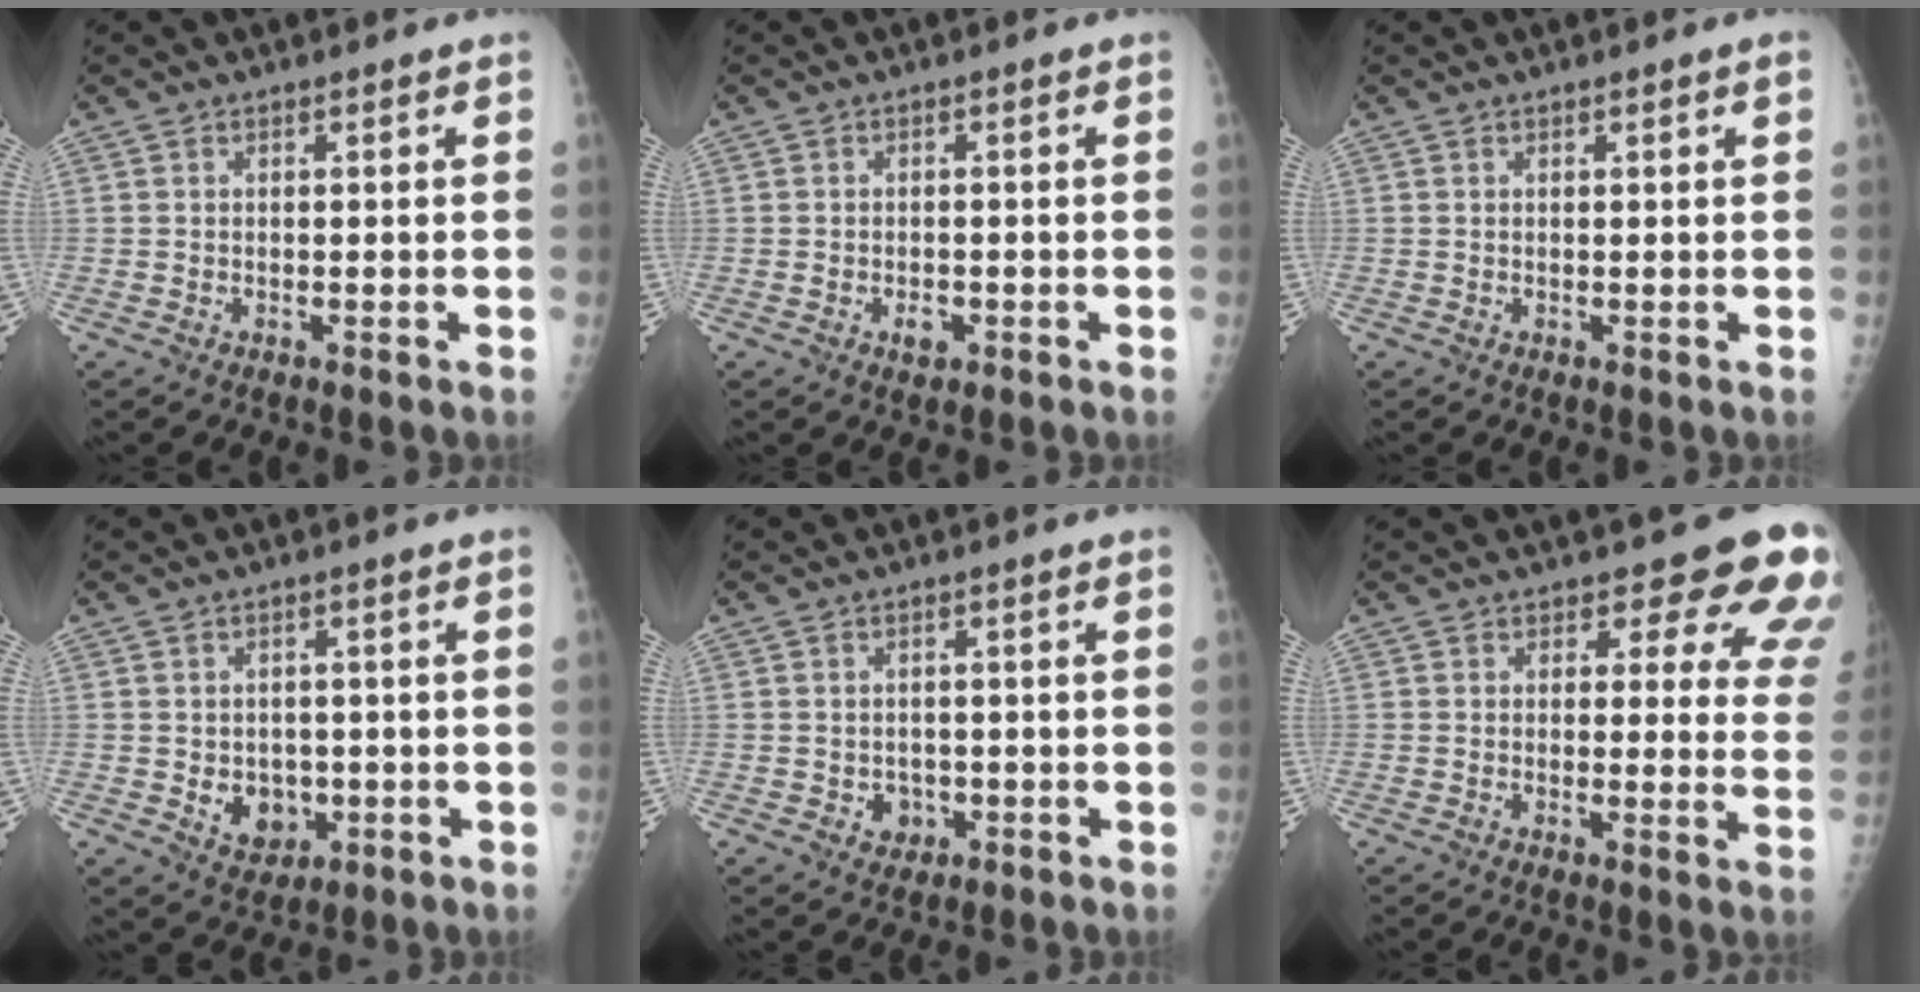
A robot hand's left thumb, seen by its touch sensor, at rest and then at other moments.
{"total": 2.0, "force": [-0.8, 1.4, 1.2], "torque": [-0.013, 0.003, -0.009]}
{"total": 1.0, "force": [0.5, 0.1, 0.9], "torque": [-0.016, 0.000, 0.006]}
{"total": 5.9, "force": [-1.0, 4.8, 3.3], "torque": [-0.020, 0.001, -0.002]}
{"total": 2.9, "force": [-0.8, 2.5, 1.1], "torque": [-0.002, 0.004, -0.004]}
{"total": 12.5, "force": [9.7, 5.2, 5.9], "torque": [-0.009, -0.056, 0.081]}